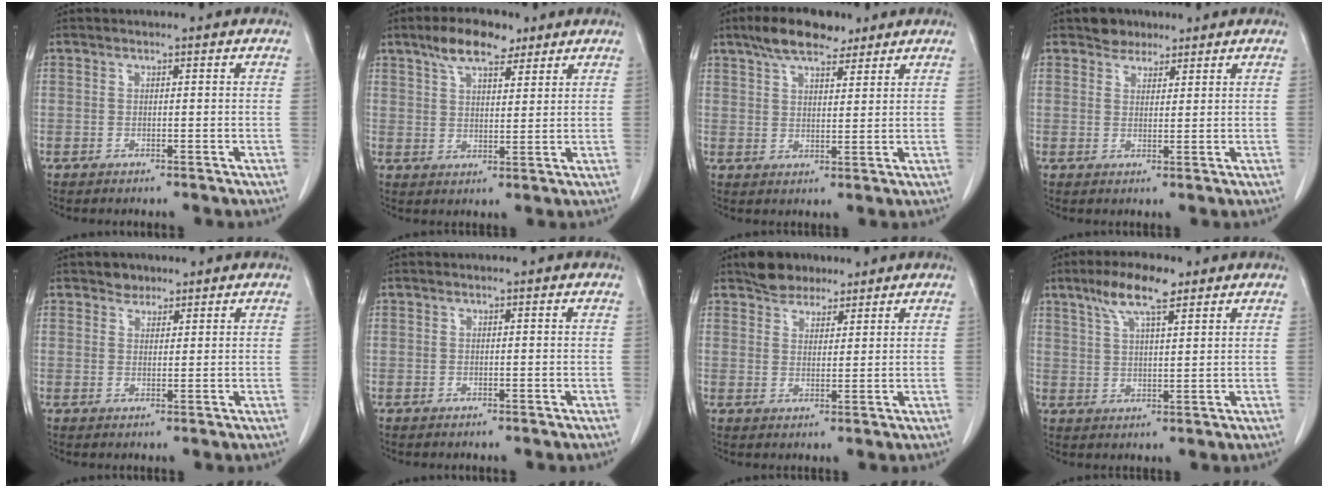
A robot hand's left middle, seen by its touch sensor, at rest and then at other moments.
{"total": 7.8, "force": [5.4, 2.9, 4.8], "torque": [-0.087, 0.013, 0.096]}
{"total": 8.7, "force": [6.4, 2.9, 5.1], "torque": [-0.092, 0.017, 0.110]}
{"total": 3.0, "force": [2.4, 1.8, 0.3], "torque": [-0.005, 0.004, 0.037]}
{"total": 2.2, "force": [1.7, 1.4, 0.1], "torque": [-0.001, 0.001, 0.025]}
{"total": 0.0}
{"total": 4.9, "force": [4.1, 2.5, 1.3], "torque": [-0.025, 0.010, 0.073]}
{"total": 7.7, "force": [5.1, 1.6, 5.6], "torque": [-0.111, 0.013, 0.092]}